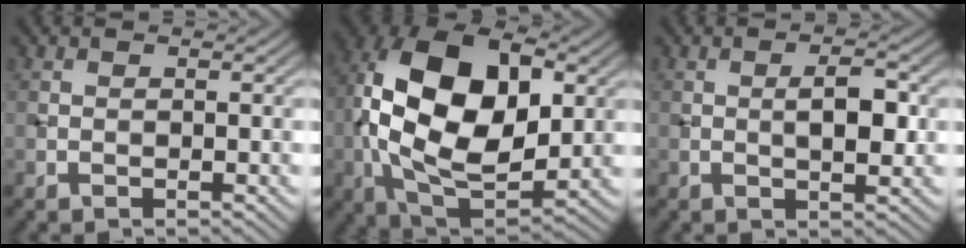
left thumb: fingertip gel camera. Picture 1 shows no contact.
{"total": 18.1, "force": [1.8, 10.8, 14.4], "torque": [-0.293, 0.009, 0.025]}
{"total": 3.8, "force": [0.1, 1.3, 3.5], "torque": [-0.061, 0.004, 0.002]}